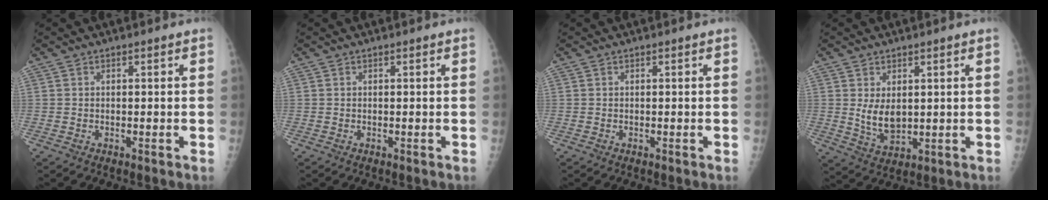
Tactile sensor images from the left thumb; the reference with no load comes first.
{"total": 0.0}
{"total": 0.0}
{"total": 5.6, "force": [1.2, 2.9, 4.6], "torque": [-0.072, -0.018, 0.037]}